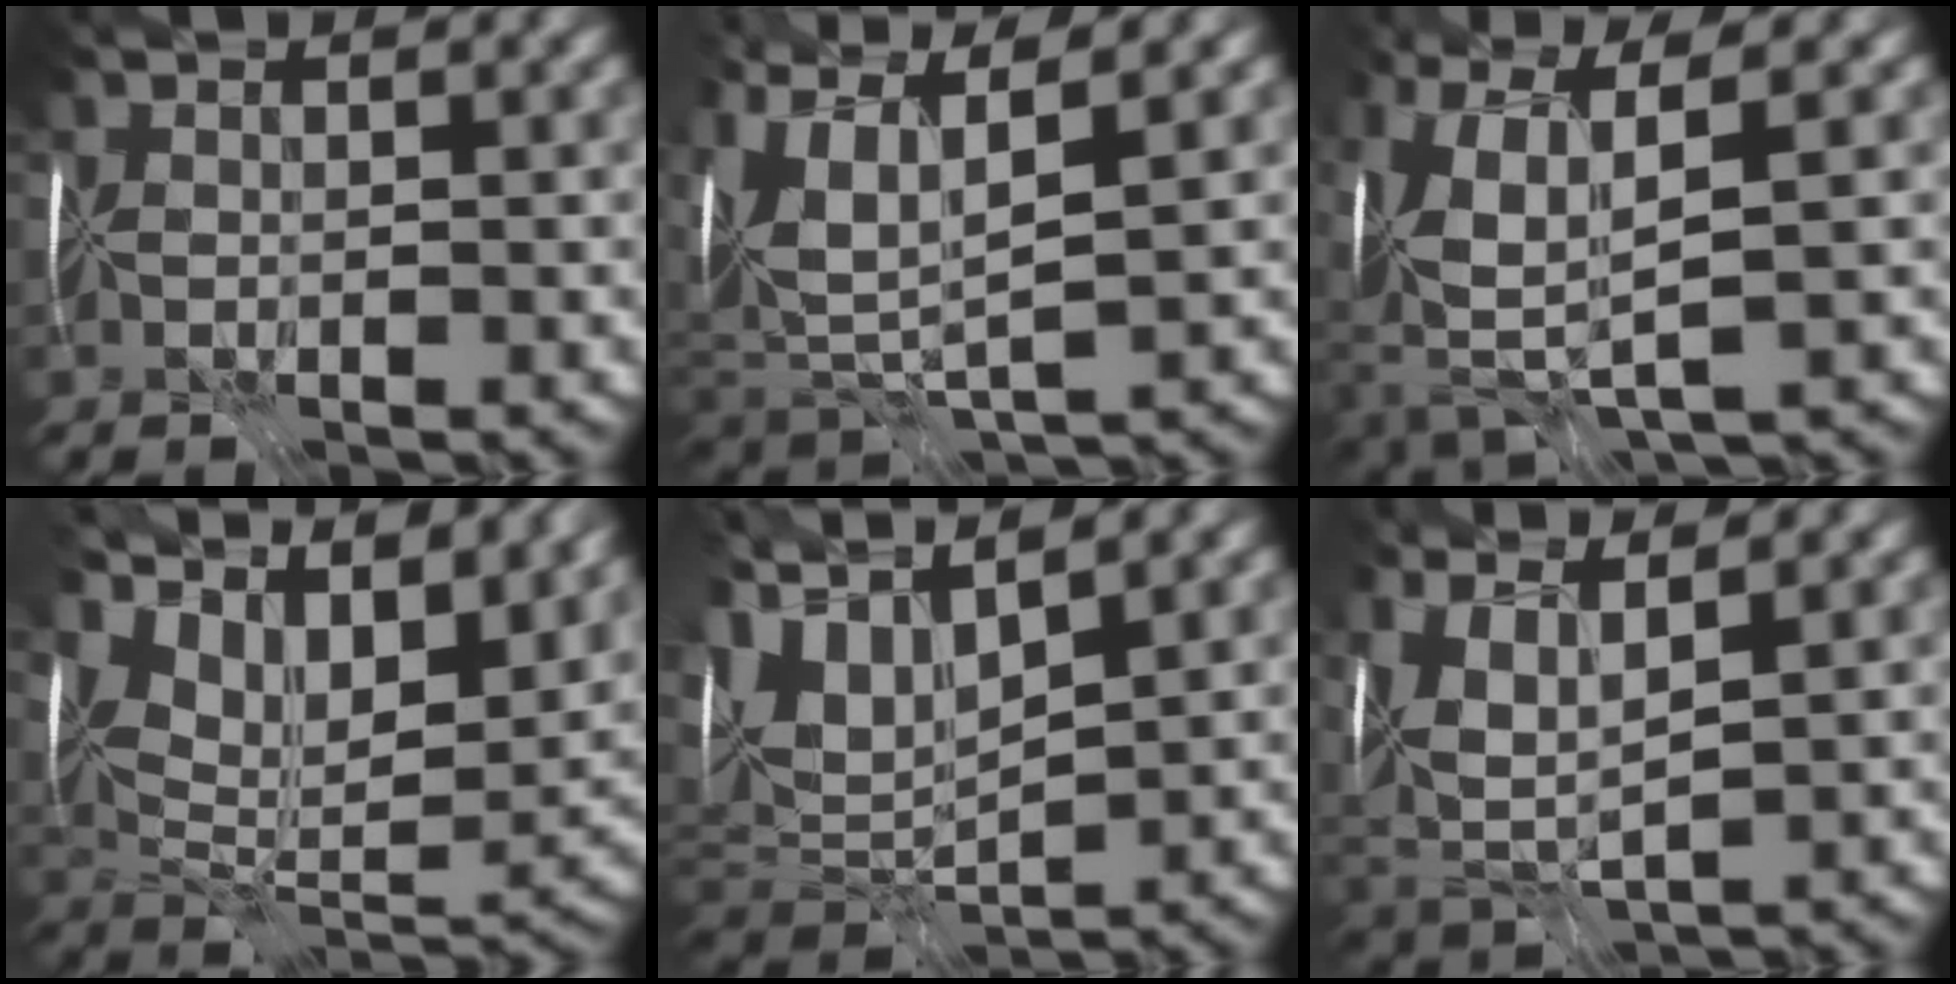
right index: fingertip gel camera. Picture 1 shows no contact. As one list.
[{"total": 8.6, "force": [4.3, 2.7, 7.0], "torque": [-0.169, 0.005, 0.092]}, {"total": 6.7, "force": [0.7, 2.3, 6.2], "torque": [-0.159, -0.016, 0.021]}, {"total": 11.4, "force": [8.0, 4.4, 6.7], "torque": [-0.157, 0.019, 0.144]}, {"total": 7.0, "force": [3.0, 2.5, 5.8], "torque": [-0.141, 0.007, 0.058]}, {"total": 5.3, "force": [2.4, 1.8, 4.4], "torque": [-0.106, -0.011, 0.057]}]